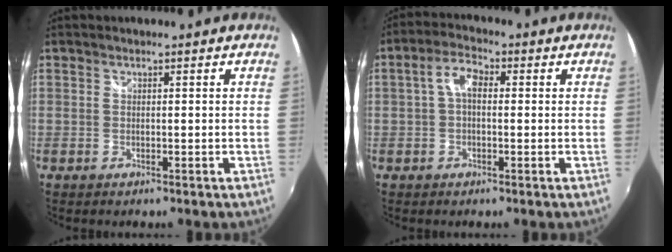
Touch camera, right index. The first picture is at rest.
{"total": 4.6, "force": [0.3, 2.6, 3.8], "torque": [-0.073, 0.017, 0.004]}